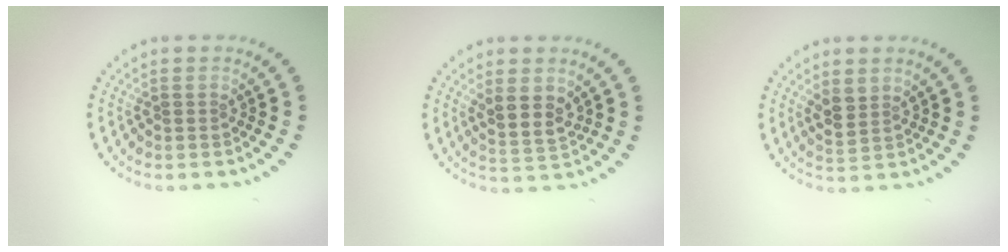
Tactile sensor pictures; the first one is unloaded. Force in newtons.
{"total": 2.9, "press": 2.5, "slide": 1.4}
{"total": 2.0, "press": 1.9, "slide": 0.8}